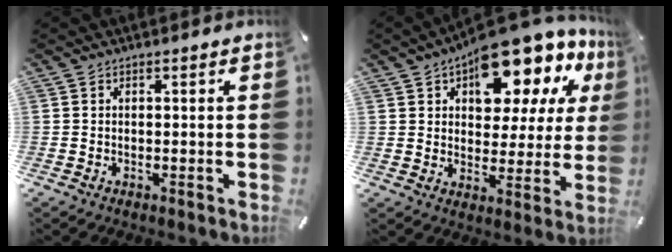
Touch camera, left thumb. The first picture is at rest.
{"total": 16.3, "force": [11.7, 7.7, 8.4], "torque": [-0.114, -0.088, 0.201]}